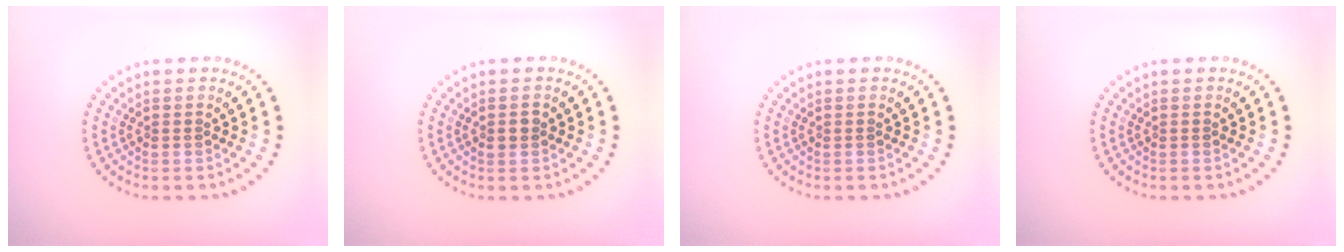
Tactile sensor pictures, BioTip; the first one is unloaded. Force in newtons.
{"total": 0.9, "press": 0.8, "slide": 0.2}
{"total": 0.0}
{"total": 0.0}